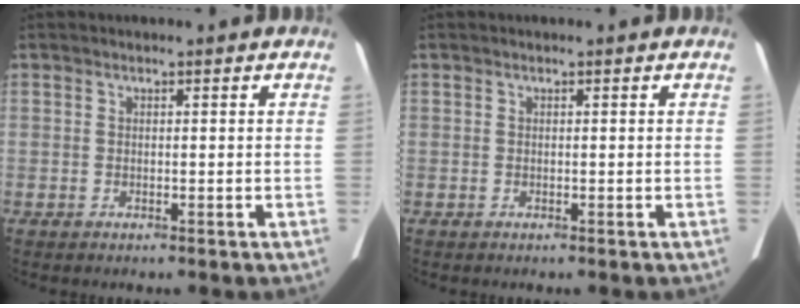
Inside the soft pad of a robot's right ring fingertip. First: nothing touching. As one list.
[{"total": 0.0}]